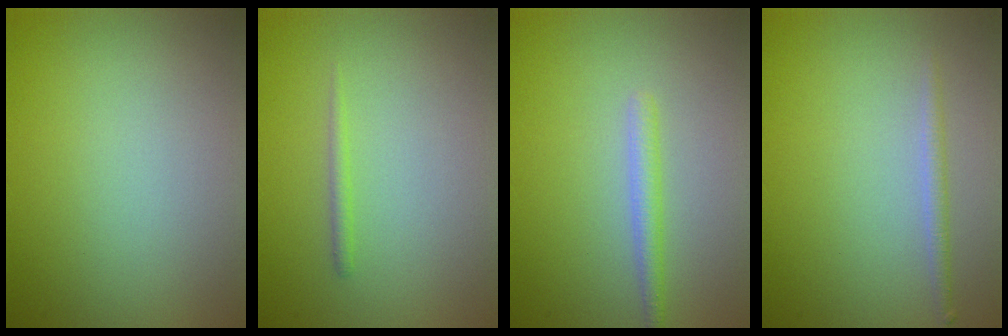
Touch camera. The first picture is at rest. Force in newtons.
{"total": 0.8, "press": 0.8, "slide": 0.1}
{"total": 1.6, "press": 1.6, "slide": 0.1}
{"total": 1.1, "press": 1.1, "slide": 0.0}